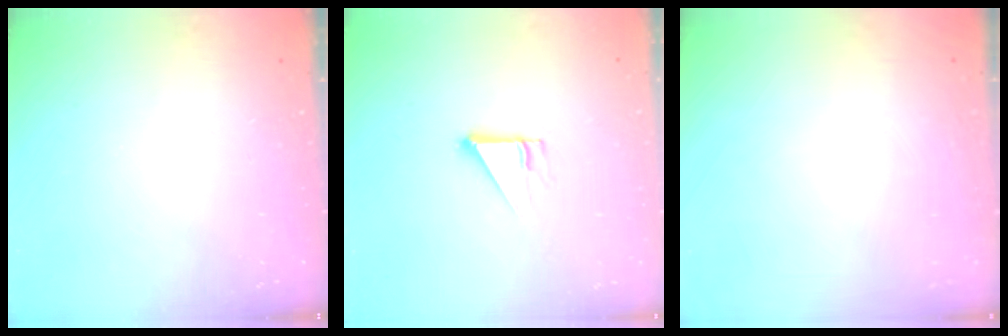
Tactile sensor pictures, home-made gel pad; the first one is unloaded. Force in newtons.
{"total": 2.9, "press": 2.9, "slide": 0.1}
{"total": 1.6, "press": 1.6, "slide": 0.1}